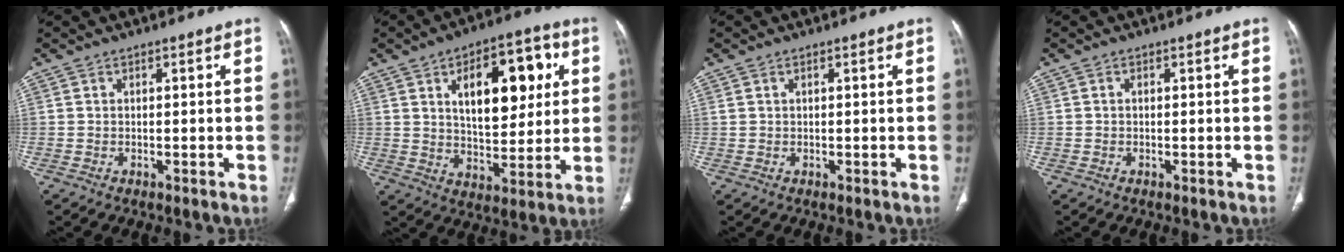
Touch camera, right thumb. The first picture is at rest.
{"total": 17.6, "force": [5.4, 9.2, 14.0], "torque": [-0.156, -0.005, 0.086]}
{"total": 0.8, "force": [0.4, 0.4, 0.5], "torque": [-0.012, 0.009, 0.011]}
{"total": 0.0}